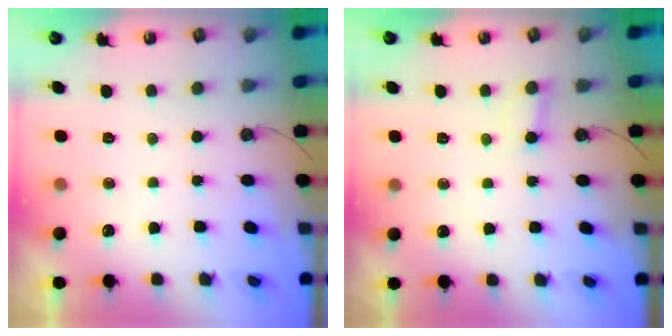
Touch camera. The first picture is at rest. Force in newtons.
{"total": 2.2, "press": 2.2, "slide": 0.1}